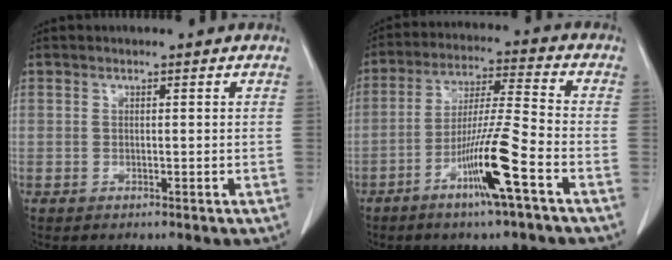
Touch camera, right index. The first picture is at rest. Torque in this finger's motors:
{"motor_torque": [2.07, -0.04, 0.94, 0.18]}